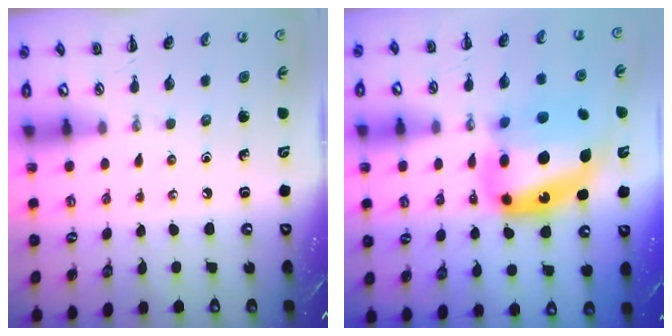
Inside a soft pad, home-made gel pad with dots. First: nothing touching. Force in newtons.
{"total": 18.5, "press": 17.9, "slide": 4.7}